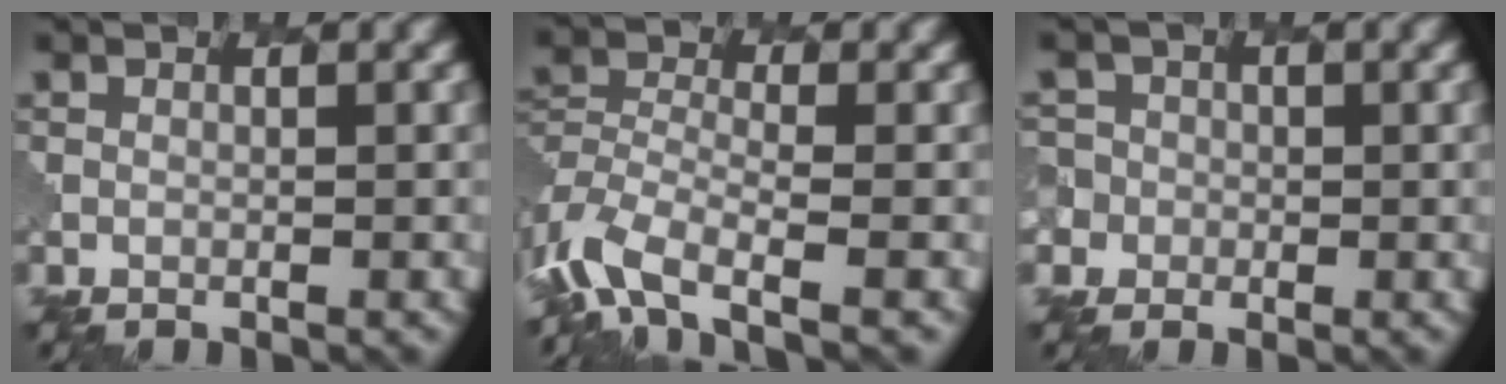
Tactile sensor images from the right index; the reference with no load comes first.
{"total": 6.6, "force": [-4.0, 3.1, 4.2], "torque": [-0.089, -0.011, -0.087]}
{"total": 3.9, "force": [-0.8, 3.8, 0.5], "torque": [0.007, 0.011, -0.046]}